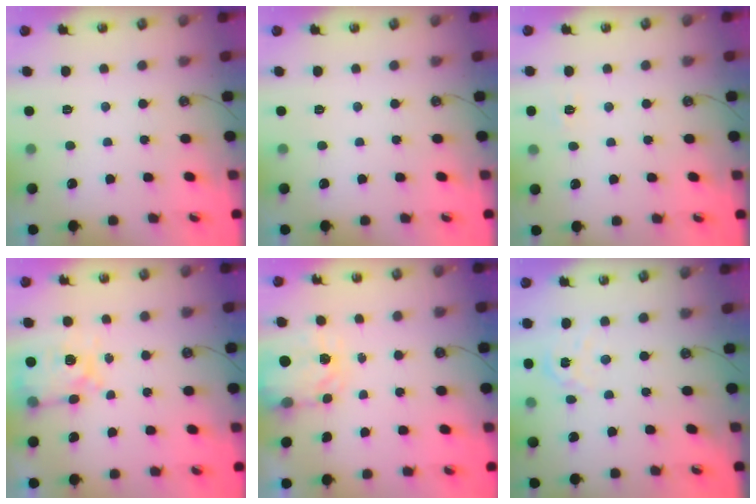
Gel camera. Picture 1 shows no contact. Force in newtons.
{"total": 0.0}
{"total": 5.1, "press": 5.0, "slide": 0.6}
{"total": 7.2, "press": 7.1, "slide": 0.6}
{"total": 3.7, "press": 3.6, "slide": 0.5}
{"total": 4.9, "press": 4.9, "slide": 0.5}